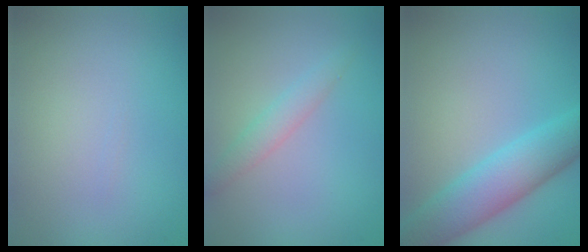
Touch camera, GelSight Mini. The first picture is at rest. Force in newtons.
{"total": 1.6, "press": 1.6, "slide": 0.2}
{"total": 5.9, "press": 5.9, "slide": 0.1}